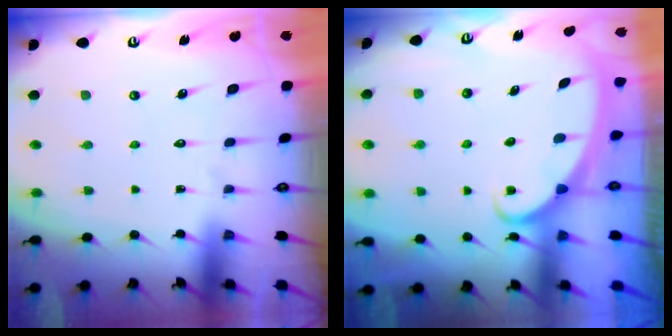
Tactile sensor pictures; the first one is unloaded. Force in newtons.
{"total": 2.5, "press": 2.5, "slide": 0.3}